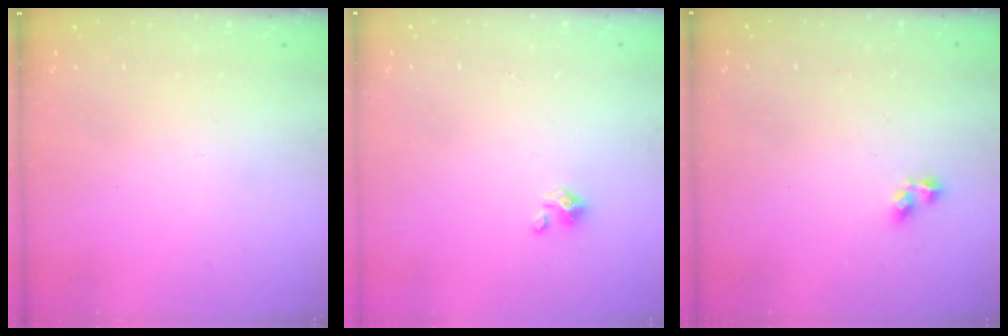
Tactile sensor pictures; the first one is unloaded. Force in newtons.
{"total": 1.5, "press": 1.5, "slide": 0.1}
{"total": 3.7, "press": 3.7, "slide": 0.6}